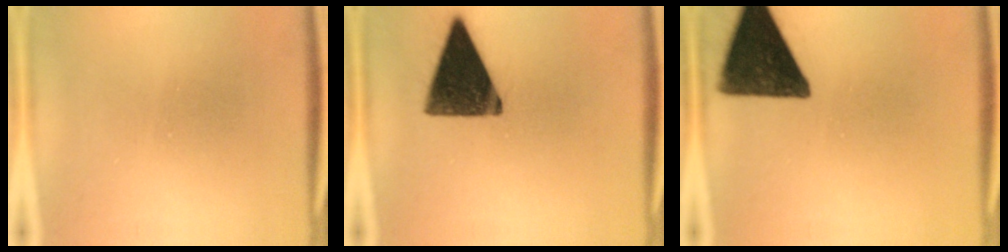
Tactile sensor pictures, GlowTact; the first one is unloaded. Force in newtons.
{"total": 14.4}
{"total": 14.5}